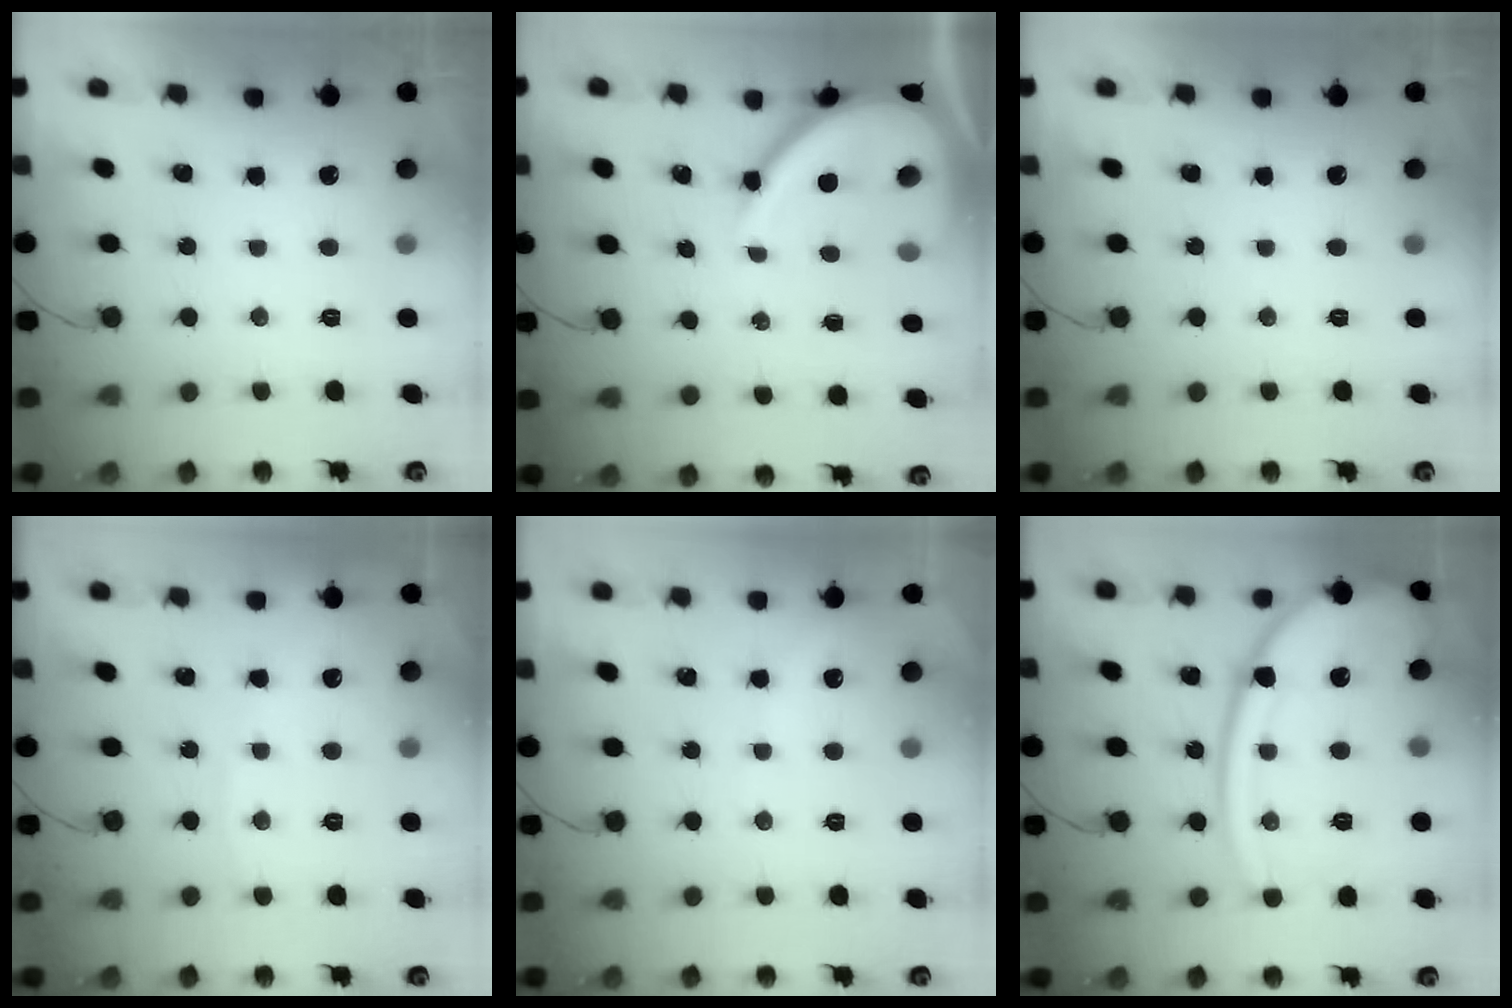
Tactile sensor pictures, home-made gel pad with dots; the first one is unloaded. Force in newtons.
{"total": 12.9, "press": 12.8, "slide": 1.6}
{"total": 0.0}
{"total": 2.9, "press": 2.8, "slide": 0.4}
{"total": 2.4, "press": 2.4, "slide": 0.4}
{"total": 19.4, "press": 19.3, "slide": 1.9}